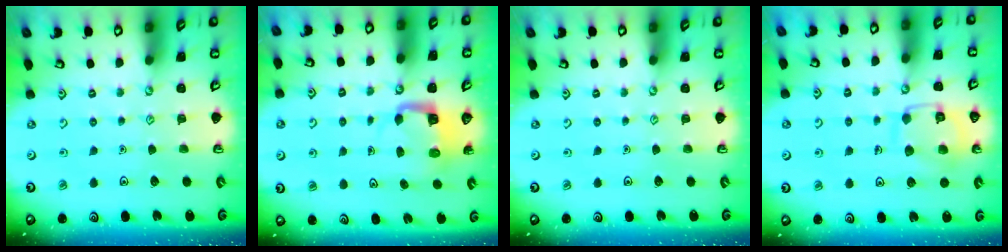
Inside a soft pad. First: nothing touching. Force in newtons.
{"total": 4.4, "press": 4.4, "slide": 0.1}
{"total": 0.0}
{"total": 10.7, "press": 10.7, "slide": 0.5}